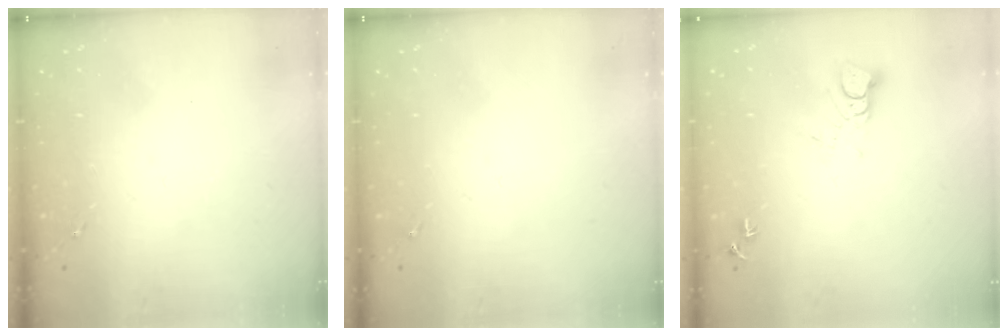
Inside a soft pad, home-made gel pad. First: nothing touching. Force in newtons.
{"total": 0.0}
{"total": 3.6, "press": 3.6, "slide": 0.3}